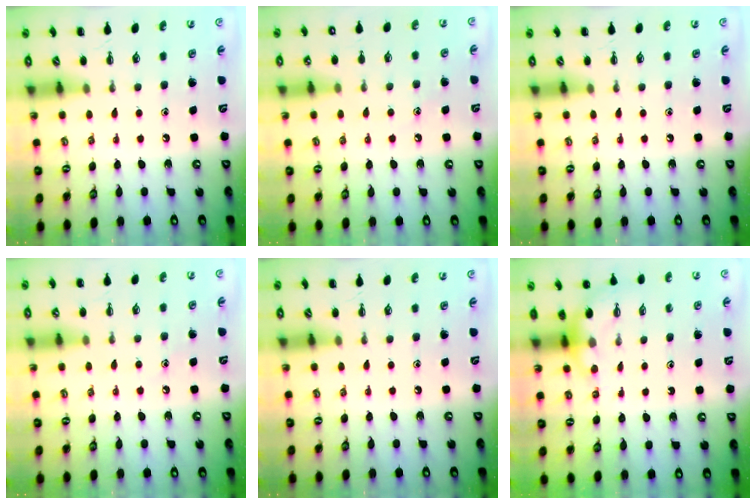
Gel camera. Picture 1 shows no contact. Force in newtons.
{"total": 7.0, "press": 6.8, "slide": 1.8}
{"total": 0.0}
{"total": 5.8, "press": 5.5, "slide": 1.7}
{"total": 0.0}
{"total": 4.2, "press": 4.1, "slide": 0.8}